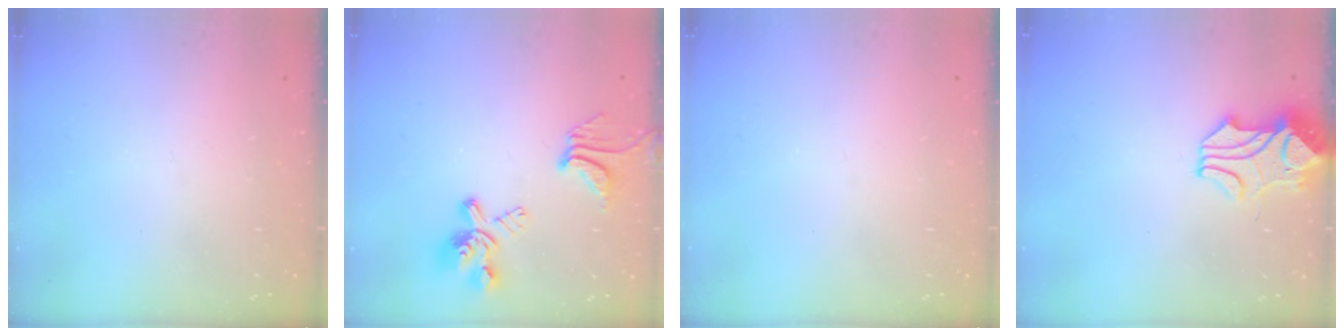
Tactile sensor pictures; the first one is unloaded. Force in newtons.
{"total": 6.6, "press": 6.2, "slide": 2.3}
{"total": 0.0}
{"total": 2.8, "press": 2.5, "slide": 1.1}